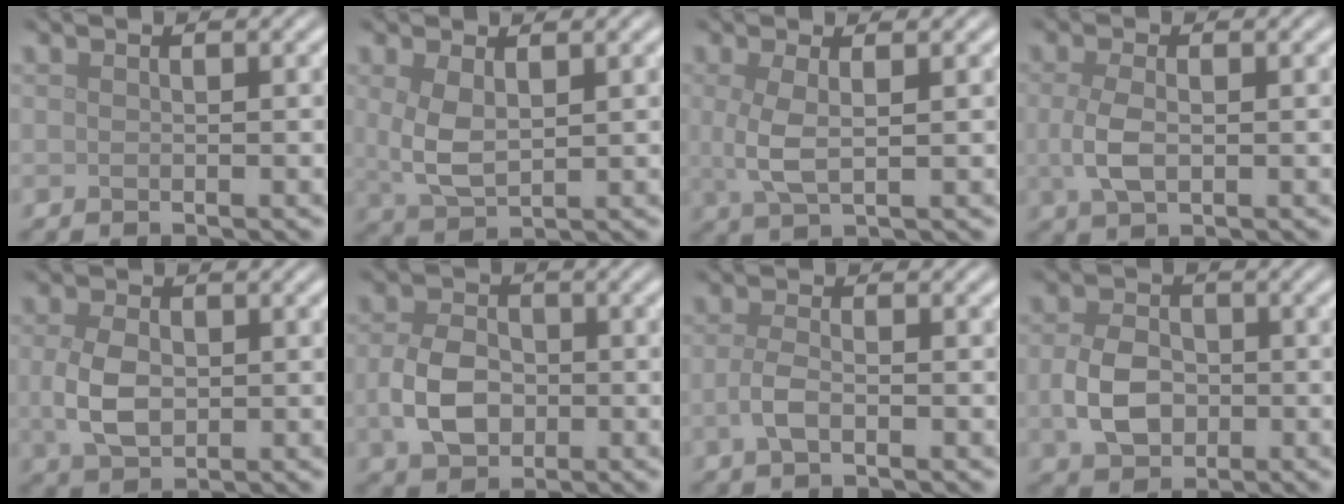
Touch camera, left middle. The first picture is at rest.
{"total": 3.3, "force": [0.7, 1.7, 2.8], "torque": [-0.069, -0.002, 0.020]}
{"total": 2.9, "force": [0.4, 0.9, 2.7], "torque": [-0.064, -0.002, 0.008]}
{"total": 2.9, "force": [-0.1, 1.5, 2.5], "torque": [-0.065, -0.004, -0.002]}
{"total": 3.9, "force": [-0.1, 2.7, 2.9], "torque": [-0.069, -0.002, 0.001]}
{"total": 4.5, "force": [-0.8, 3.3, 3.0], "torque": [-0.065, -0.004, -0.018]}
{"total": 2.1, "force": [-0.6, 0.9, 1.8], "torque": [-0.042, -0.002, -0.017]}
{"total": 4.4, "force": [-0.7, 3.3, 2.9], "torque": [-0.064, -0.004, -0.015]}